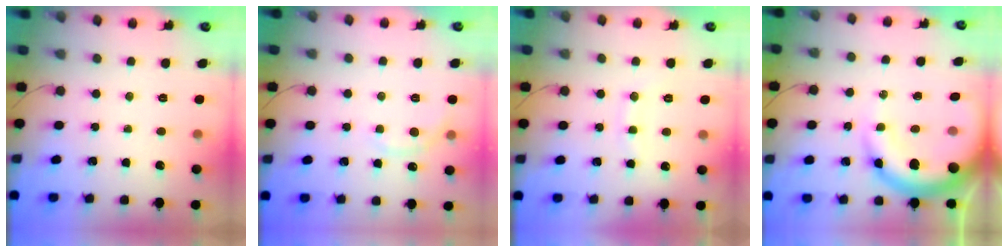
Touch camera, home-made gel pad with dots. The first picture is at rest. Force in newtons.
{"total": 3.9, "press": 3.7, "slide": 1.2}
{"total": 7.3, "press": 7.2, "slide": 1.2}
{"total": 13.5, "press": 13.2, "slide": 2.5}